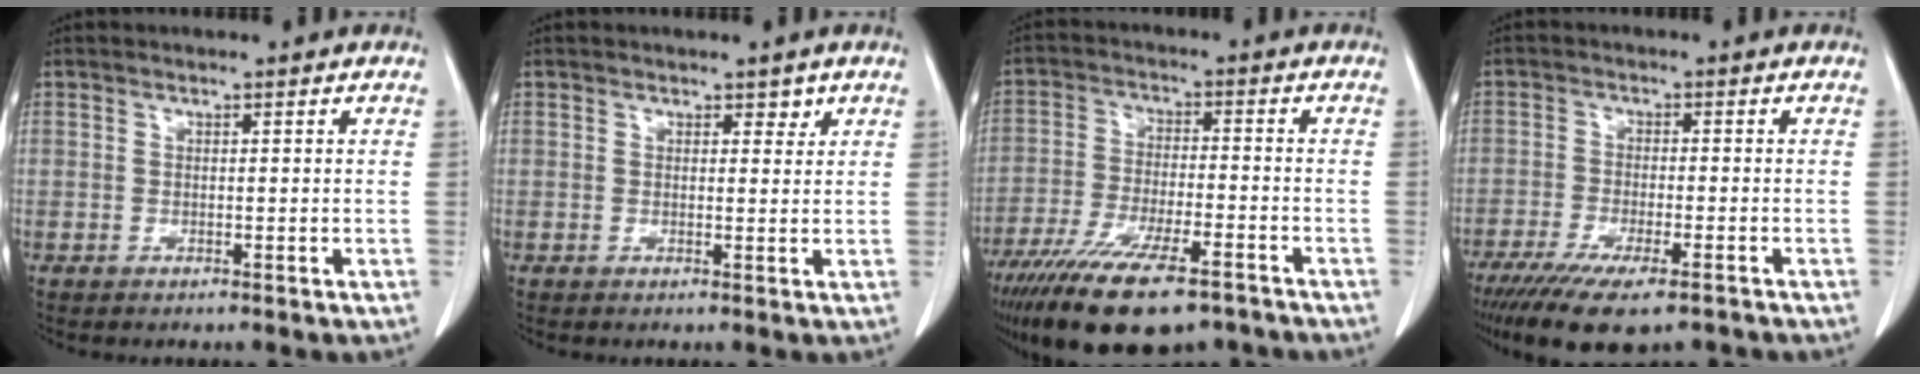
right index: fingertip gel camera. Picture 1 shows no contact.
{"total": 2.0, "force": [1.2, 1.3, 0.9], "torque": [-0.015, 0.005, 0.021]}
{"total": 18.8, "force": [-13.5, 5.3, 12.0], "torque": [-0.222, -0.032, -0.222]}
{"total": 13.7, "force": [-10.0, 3.7, 8.7], "torque": [-0.157, -0.027, -0.159]}